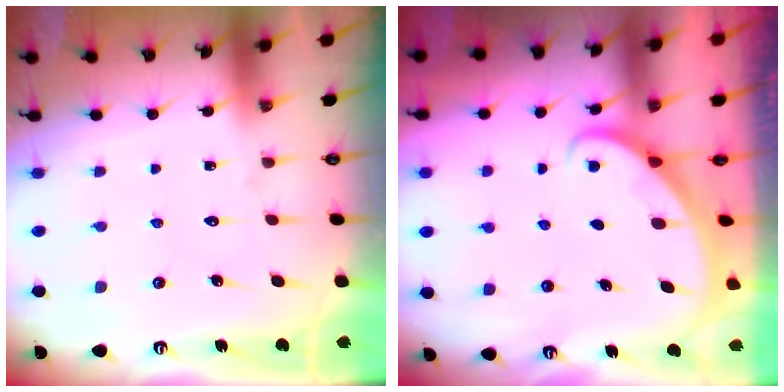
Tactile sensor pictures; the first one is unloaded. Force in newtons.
{"total": 2.0, "press": 2.0, "slide": 0.1}